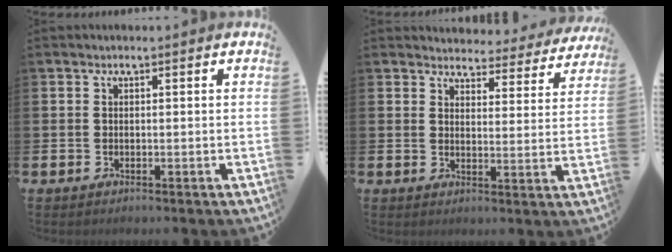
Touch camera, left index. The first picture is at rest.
{"total": 3.9, "force": [3.8, 1.0, 0.2], "torque": [-0.010, -0.032, 0.062]}